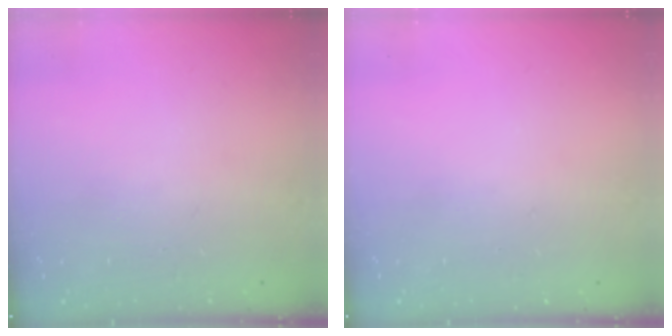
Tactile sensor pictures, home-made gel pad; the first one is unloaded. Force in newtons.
{"total": 0.0}